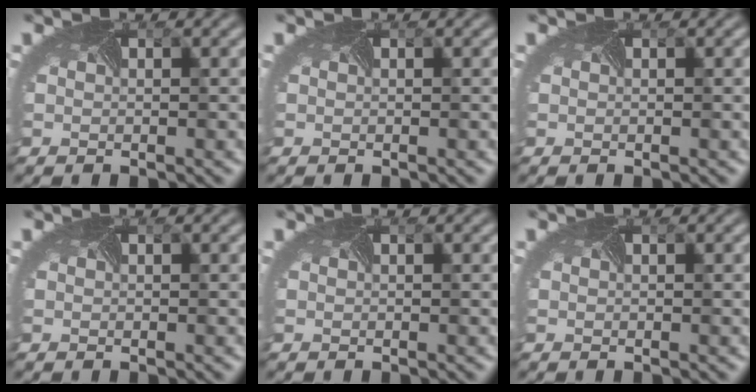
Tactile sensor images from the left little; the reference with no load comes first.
{"total": 0.0}
{"total": 0.0}
{"total": 0.0}
{"total": 0.0}
{"total": 0.0}